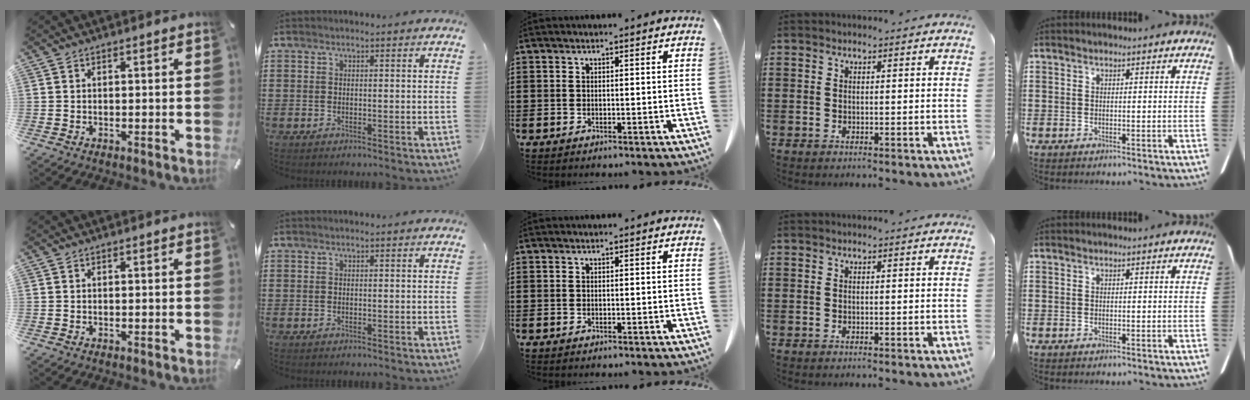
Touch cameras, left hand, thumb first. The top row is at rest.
{}